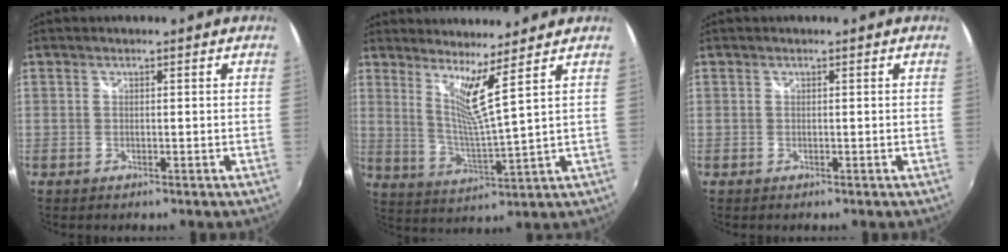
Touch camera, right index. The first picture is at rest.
{"total": 6.9, "force": [4.6, -1.4, 4.9], "torque": [-0.083, -0.018, 0.085]}
{"total": 0.0}